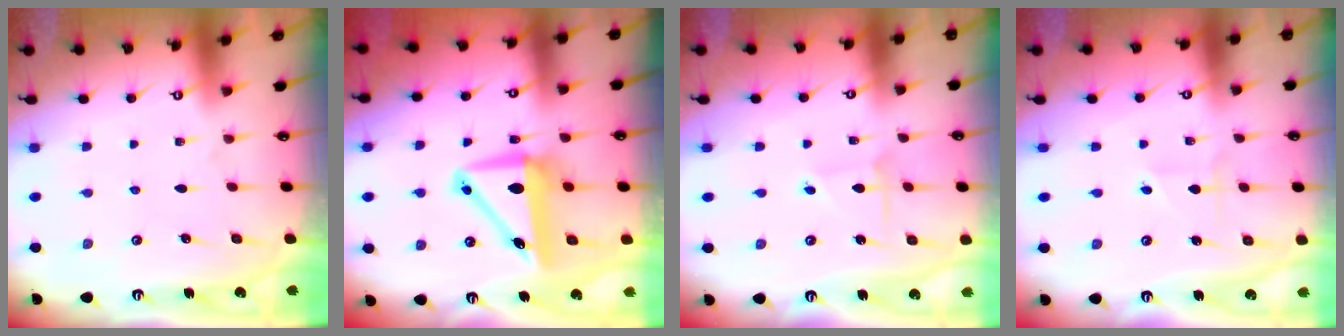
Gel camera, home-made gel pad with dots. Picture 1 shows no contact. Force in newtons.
{"total": 9.3, "press": 8.7, "slide": 3.2}
{"total": 2.9, "press": 2.9, "slide": 0.1}
{"total": 2.3, "press": 2.3, "slide": 0.2}